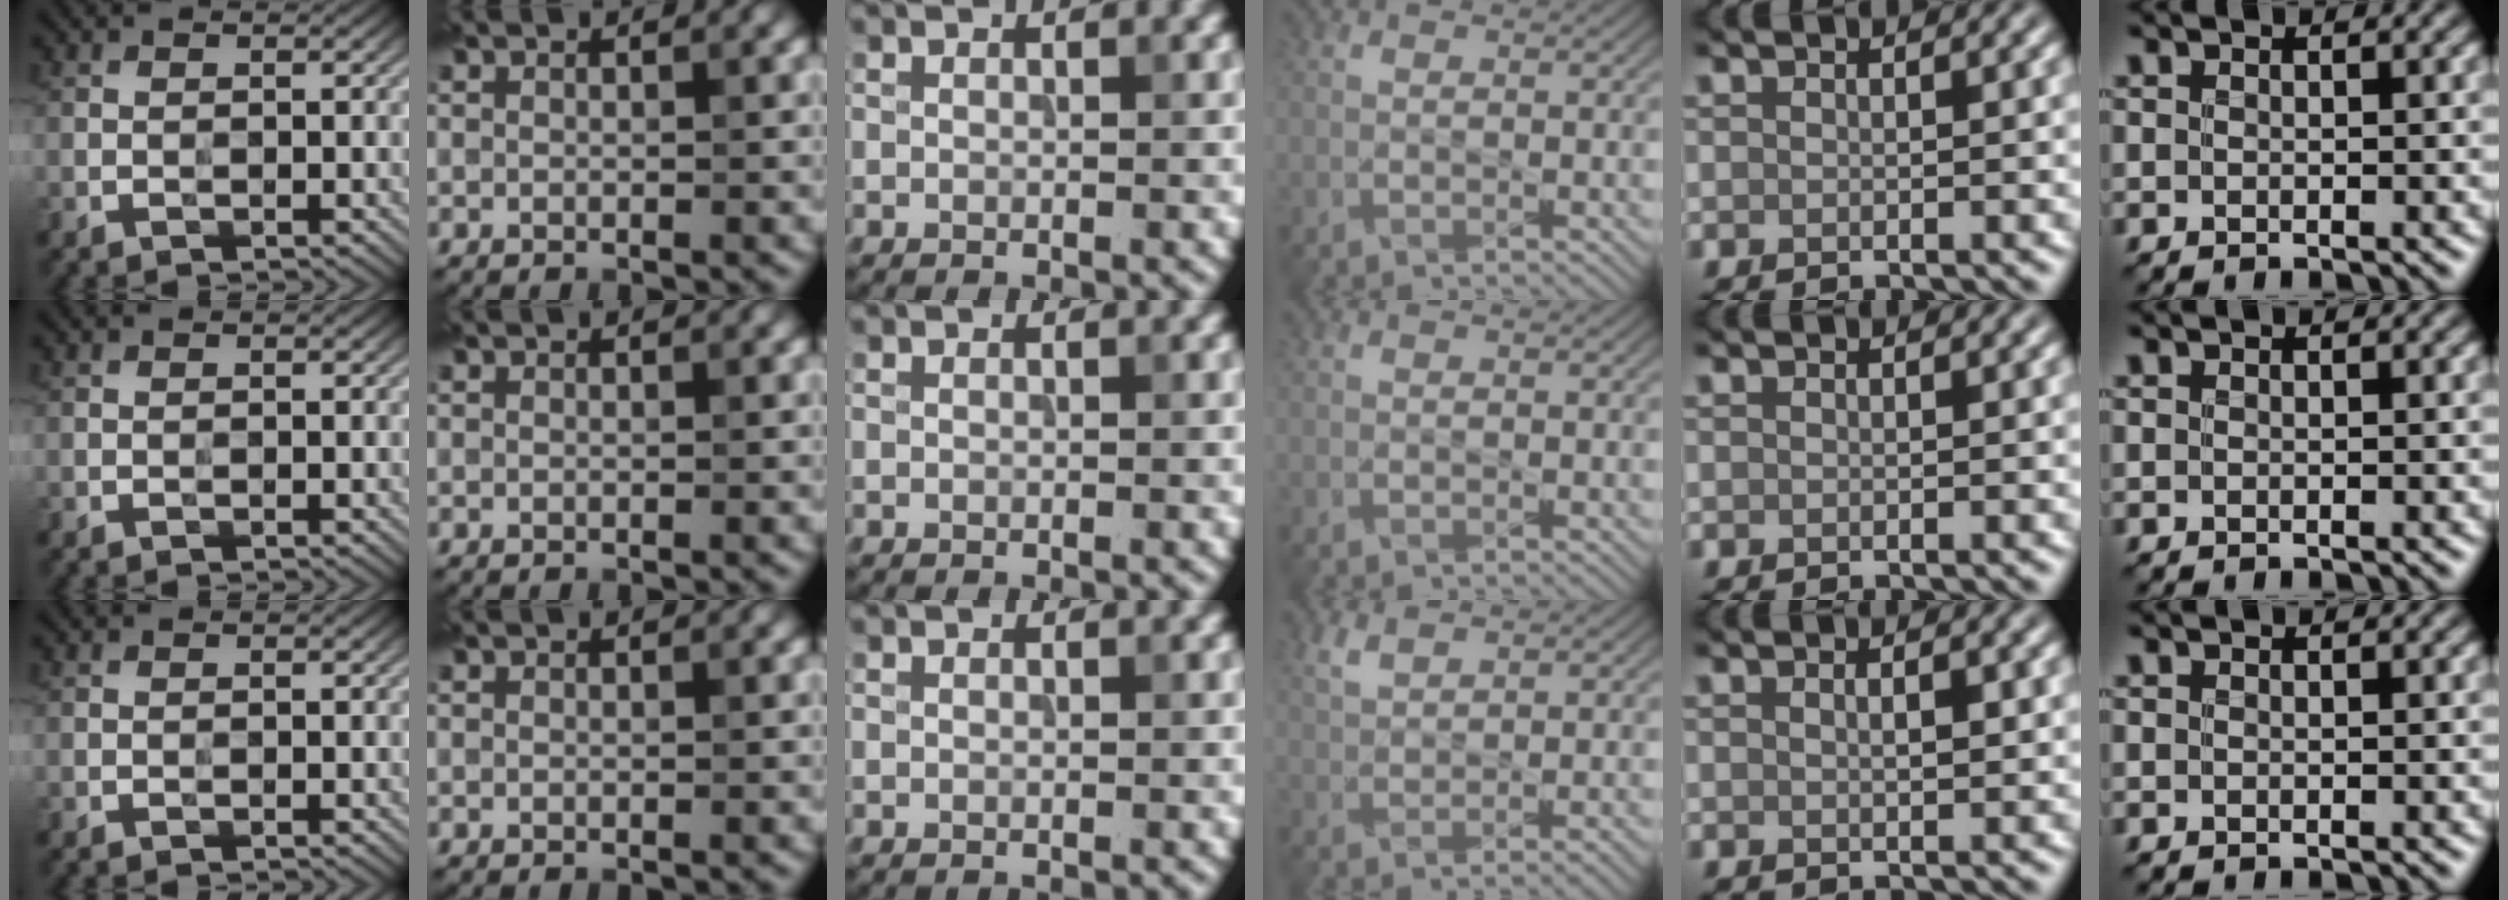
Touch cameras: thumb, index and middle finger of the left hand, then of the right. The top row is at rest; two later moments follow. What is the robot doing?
{"motion": "wipe", "object": "measuring cup"}